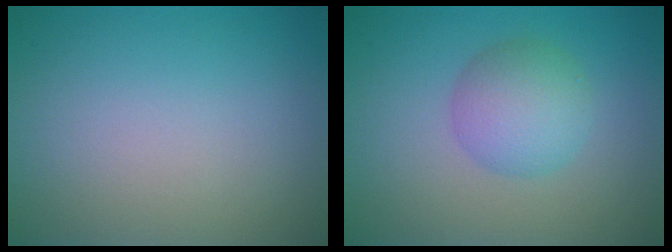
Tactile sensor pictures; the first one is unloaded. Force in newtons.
{"total": 4.0, "press": 4.0, "slide": 0.0}